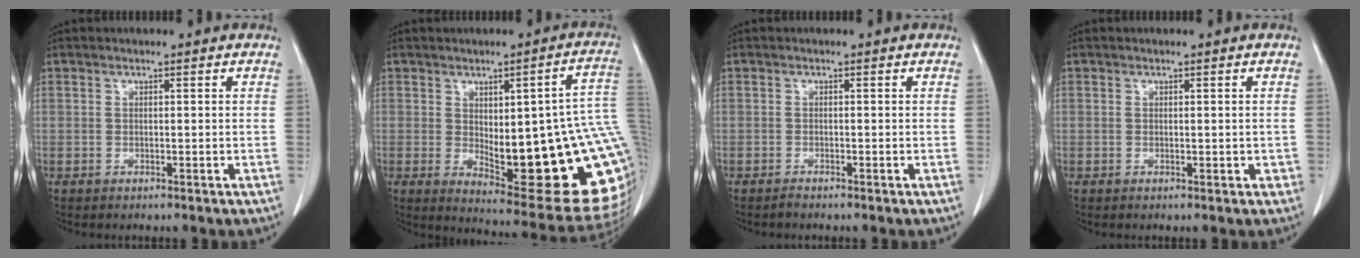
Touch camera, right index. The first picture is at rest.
{"total": 24.5, "force": [-0.7, 5.2, 23.9], "torque": [-0.232, -0.004, 0.008]}
{"total": 0.5, "force": [-0.5, -0.1, 0.2], "torque": [-0.008, -0.002, -0.010]}
{"total": 1.1, "force": [0.0, 0.8, 0.7], "torque": [-0.006, 0.001, 0.001]}